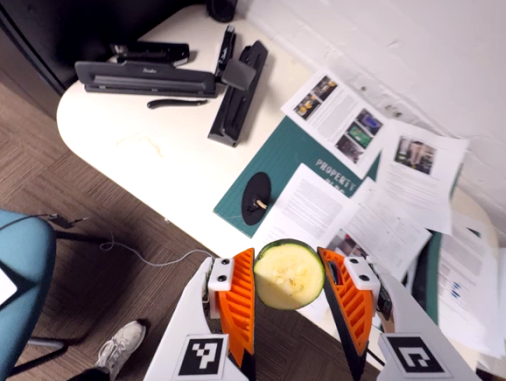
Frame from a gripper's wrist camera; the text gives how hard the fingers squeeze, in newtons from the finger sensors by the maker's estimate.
{"total": 9.1, "left": 9.5, "right": 8.7}